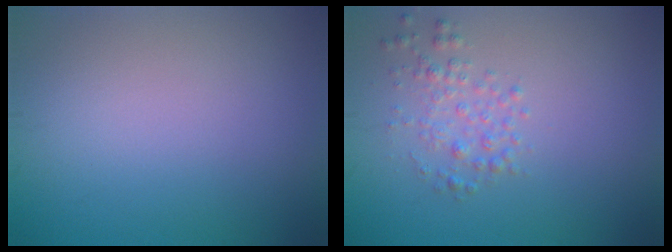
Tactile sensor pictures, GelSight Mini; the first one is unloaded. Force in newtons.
{"total": 1.9, "press": 1.9, "slide": 0.0}